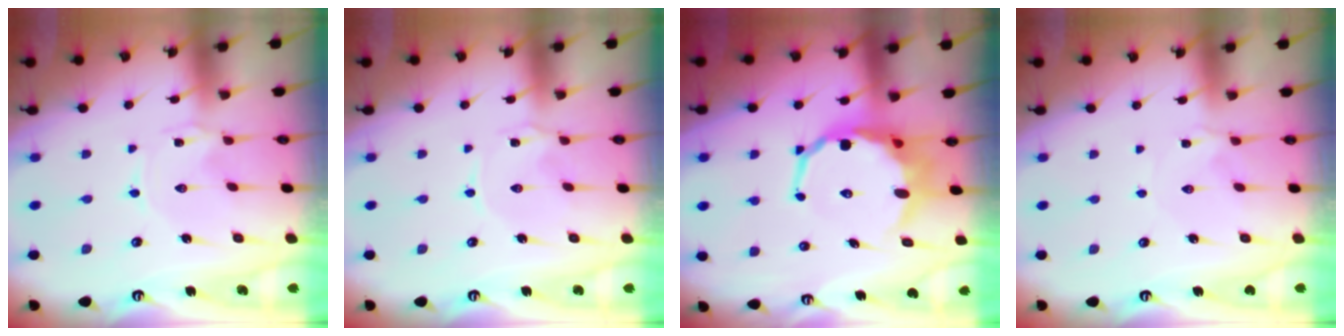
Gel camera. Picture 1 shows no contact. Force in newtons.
{"total": 0.8, "press": 0.8, "slide": 0.2}
{"total": 11.0, "press": 10.8, "slide": 2.4}
{"total": 1.4, "press": 1.3, "slide": 0.3}